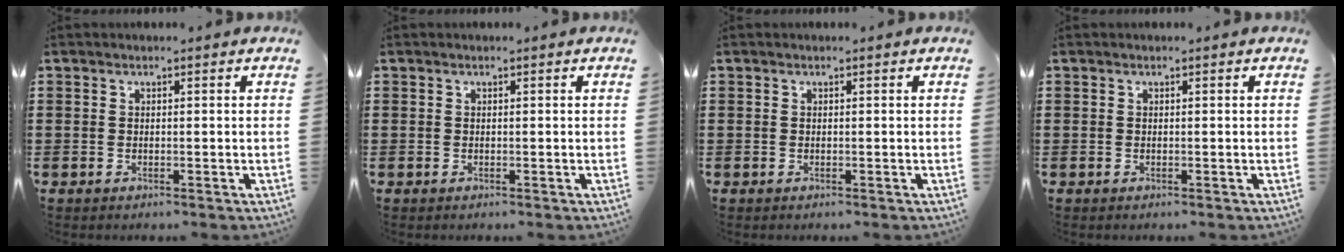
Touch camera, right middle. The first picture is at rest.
{"total": 0.0}
{"total": 0.0}
{"total": 0.0}